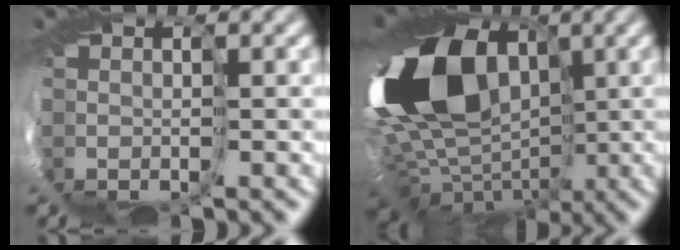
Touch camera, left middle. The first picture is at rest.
{"total": 17.1, "force": [1.3, 12.0, 12.2], "torque": [-0.234, -0.015, 0.018]}